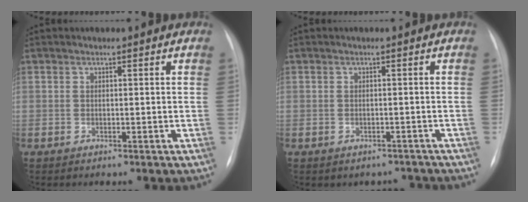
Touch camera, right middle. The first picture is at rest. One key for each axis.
{"total": 3.0, "fx": -2.5, "fy": 1.6, "fz": 0.0, "tx": 0.001, "ty": 0.014, "tz": -0.028}